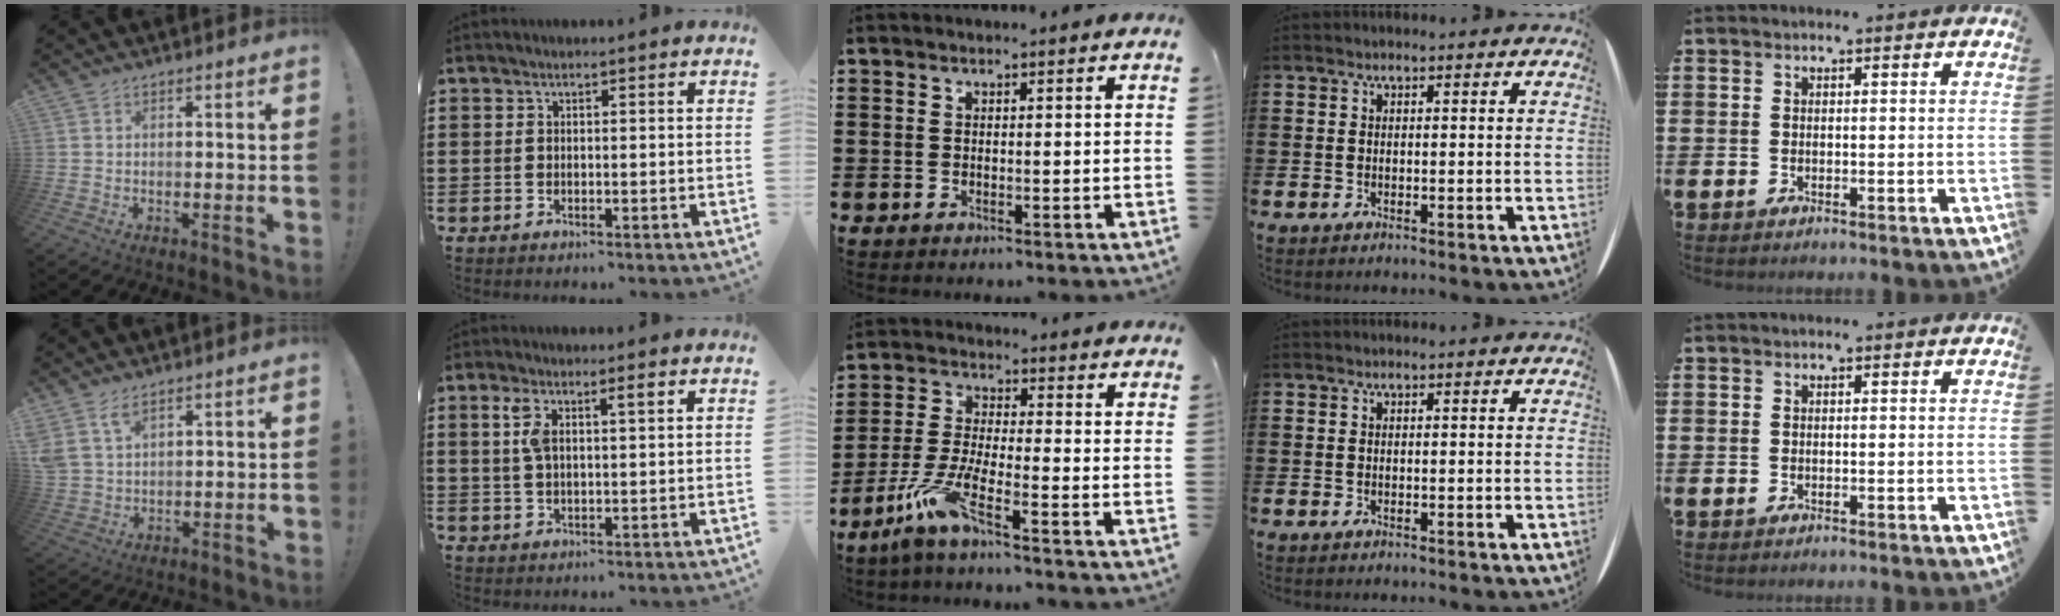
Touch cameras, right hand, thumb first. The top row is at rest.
{"thumb": {"total": 5.8, "force": [4.3, 2.6, 3.0], "torque": [-0.065, -0.016, 0.084]}, "index": {"total": 4.4, "force": [1.7, 1.4, 3.8], "torque": [-0.081, 0.008, 0.027]}, "middle": {"total": 7.1, "force": [-4.8, 0.7, 5.1], "torque": [-0.123, -0.016, -0.095]}}